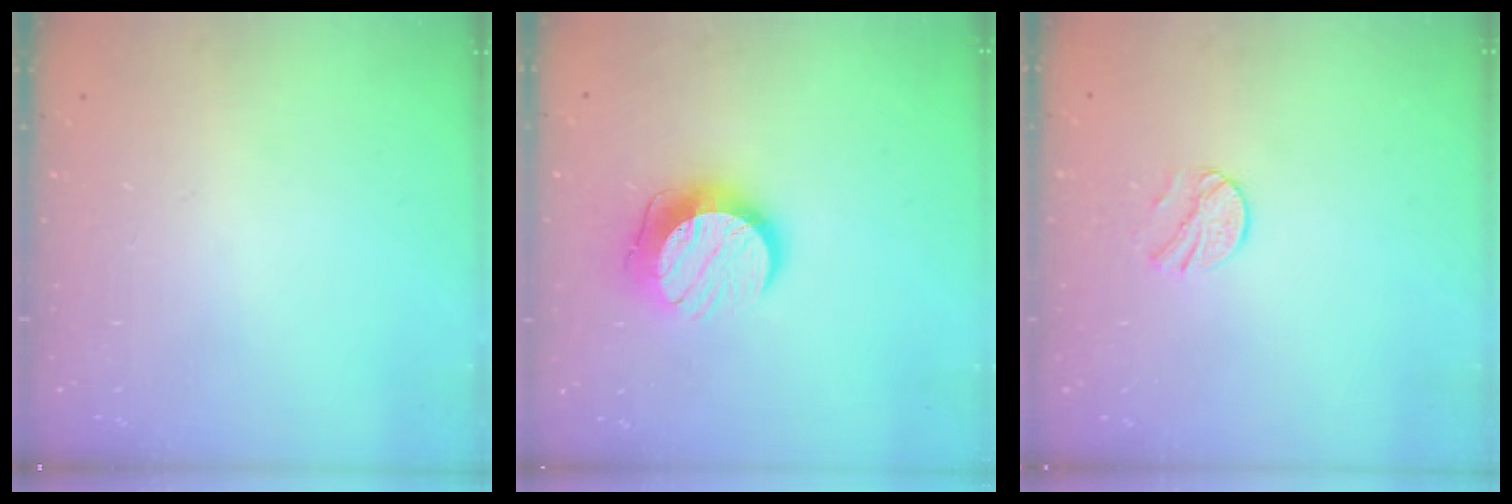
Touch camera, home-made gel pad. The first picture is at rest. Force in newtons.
{"total": 12.0, "press": 12.0, "slide": 1.0}
{"total": 7.3, "press": 7.3, "slide": 0.5}